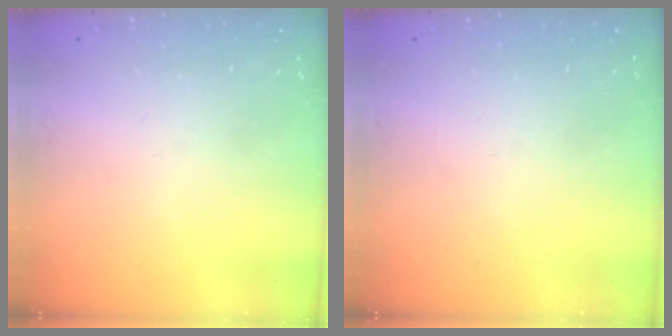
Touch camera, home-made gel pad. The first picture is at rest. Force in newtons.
{"total": 0.0}